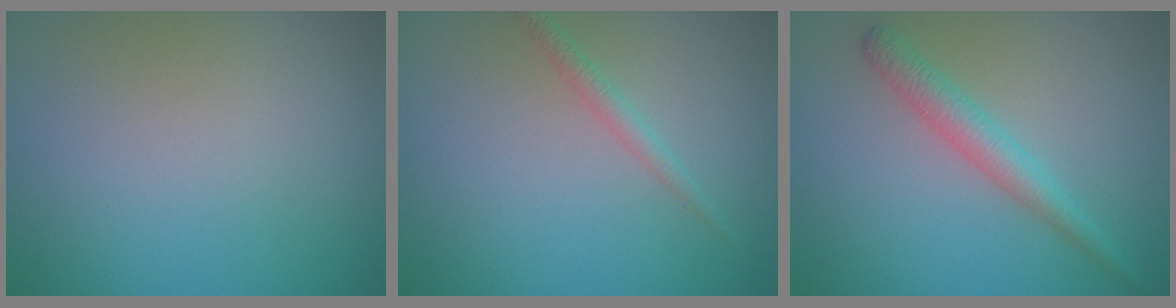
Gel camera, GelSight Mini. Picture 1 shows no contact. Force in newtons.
{"total": 1.3, "press": 1.3, "slide": 0.1}
{"total": 2.7, "press": 2.7, "slide": 0.1}